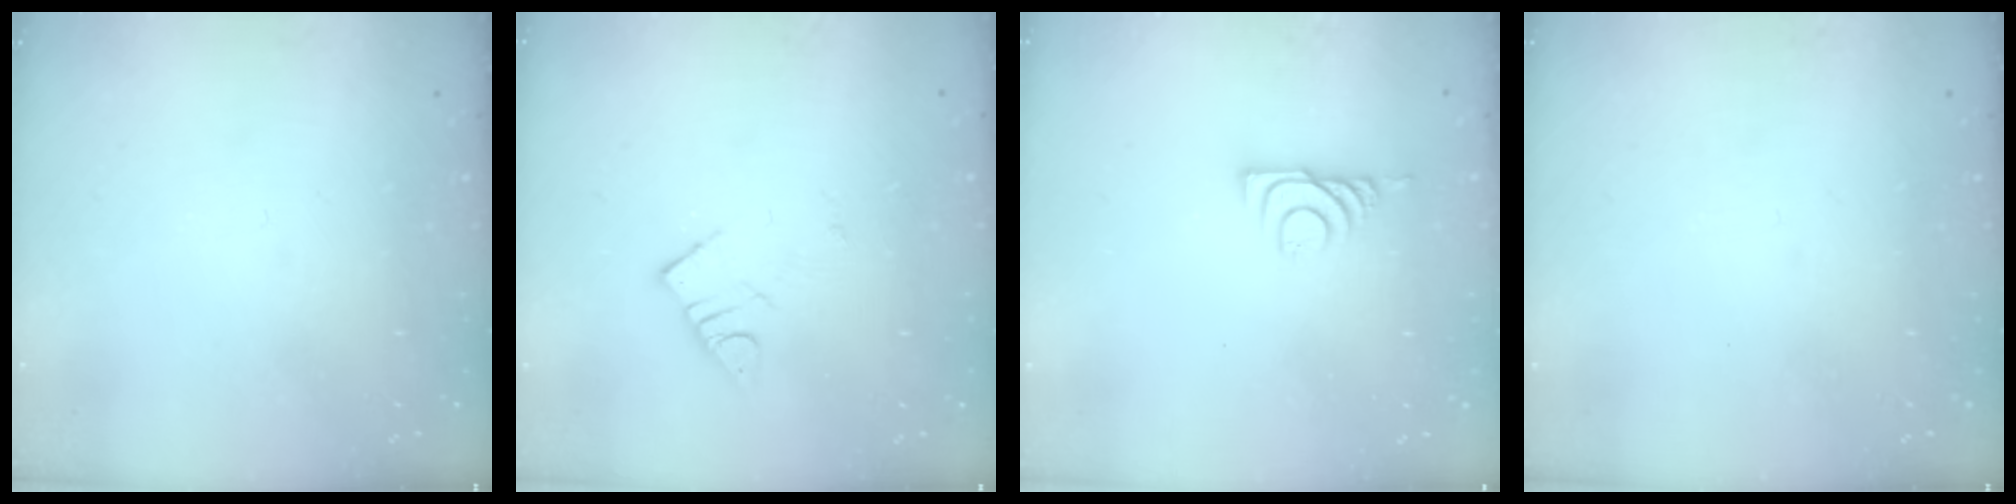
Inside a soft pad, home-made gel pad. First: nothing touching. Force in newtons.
{"total": 3.3, "press": 3.3, "slide": 0.2}
{"total": 5.8, "press": 5.7, "slide": 0.8}
{"total": 0.0}